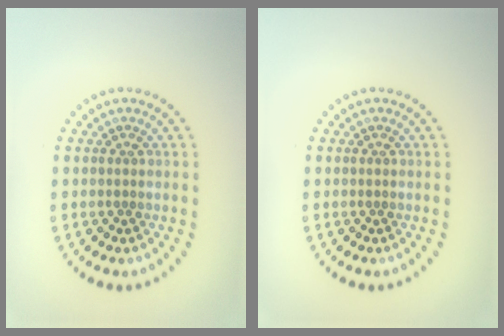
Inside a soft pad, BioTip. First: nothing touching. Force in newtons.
{"total": 0.0}